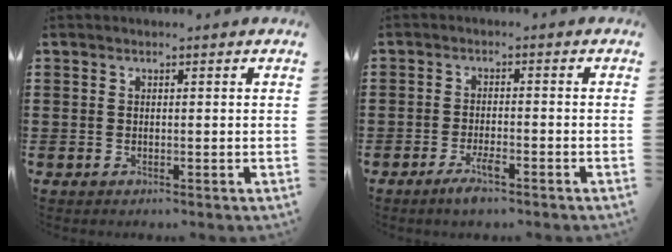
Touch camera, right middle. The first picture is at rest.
{"total": 3.6, "force": [-2.2, 0.7, 2.8], "torque": [-0.051, -0.001, -0.039]}